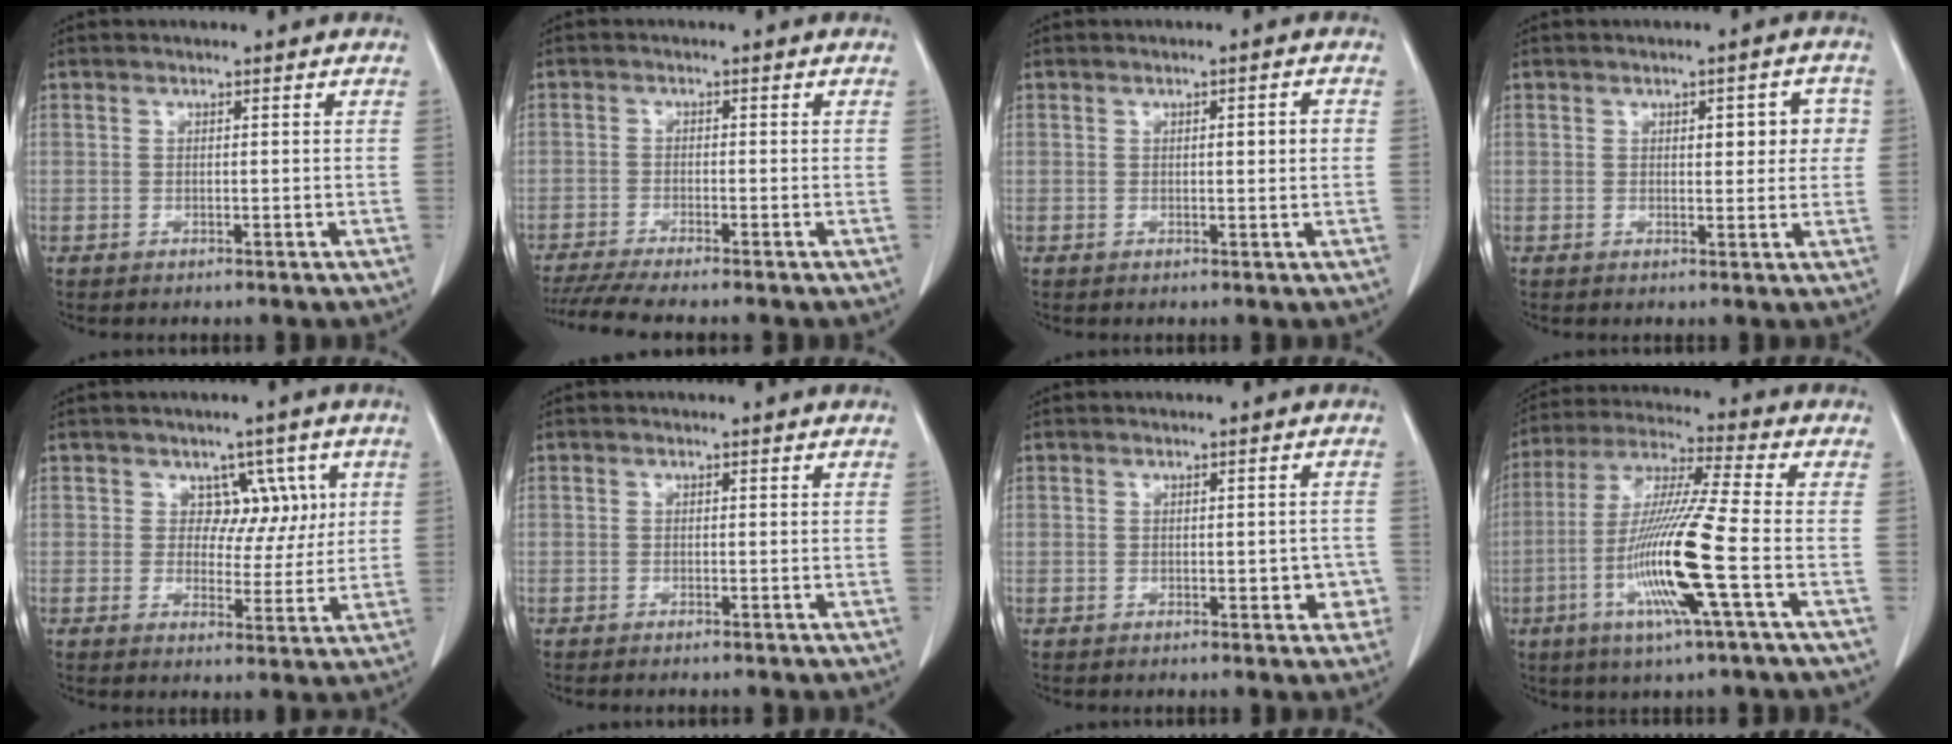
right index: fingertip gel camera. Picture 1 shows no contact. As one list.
[{"total": 7.4, "force": [-6.4, -0.2, 3.7], "torque": [-0.055, -0.019, -0.108]}, {"total": 2.4, "force": [0.3, 0.4, 2.4], "torque": [-0.036, 0.002, 0.005]}, {"total": 4.9, "force": [1.1, 2.2, 4.3], "torque": [-0.043, 0.014, 0.015]}, {"total": 5.2, "force": [2.0, 4.4, 2.1], "torque": [-0.001, 0.008, 0.026]}, {"total": 0.7, "force": [-0.6, 0.0, 0.3], "torque": [-0.007, -0.002, -0.010]}, {"total": 3.2, "force": [-0.9, 1.7, 2.6], "torque": [-0.017, 0.010, -0.003]}, {"total": 14.7, "force": [-4.3, -0.9, 14.1], "torque": [-0.286, -0.014, -0.087]}]